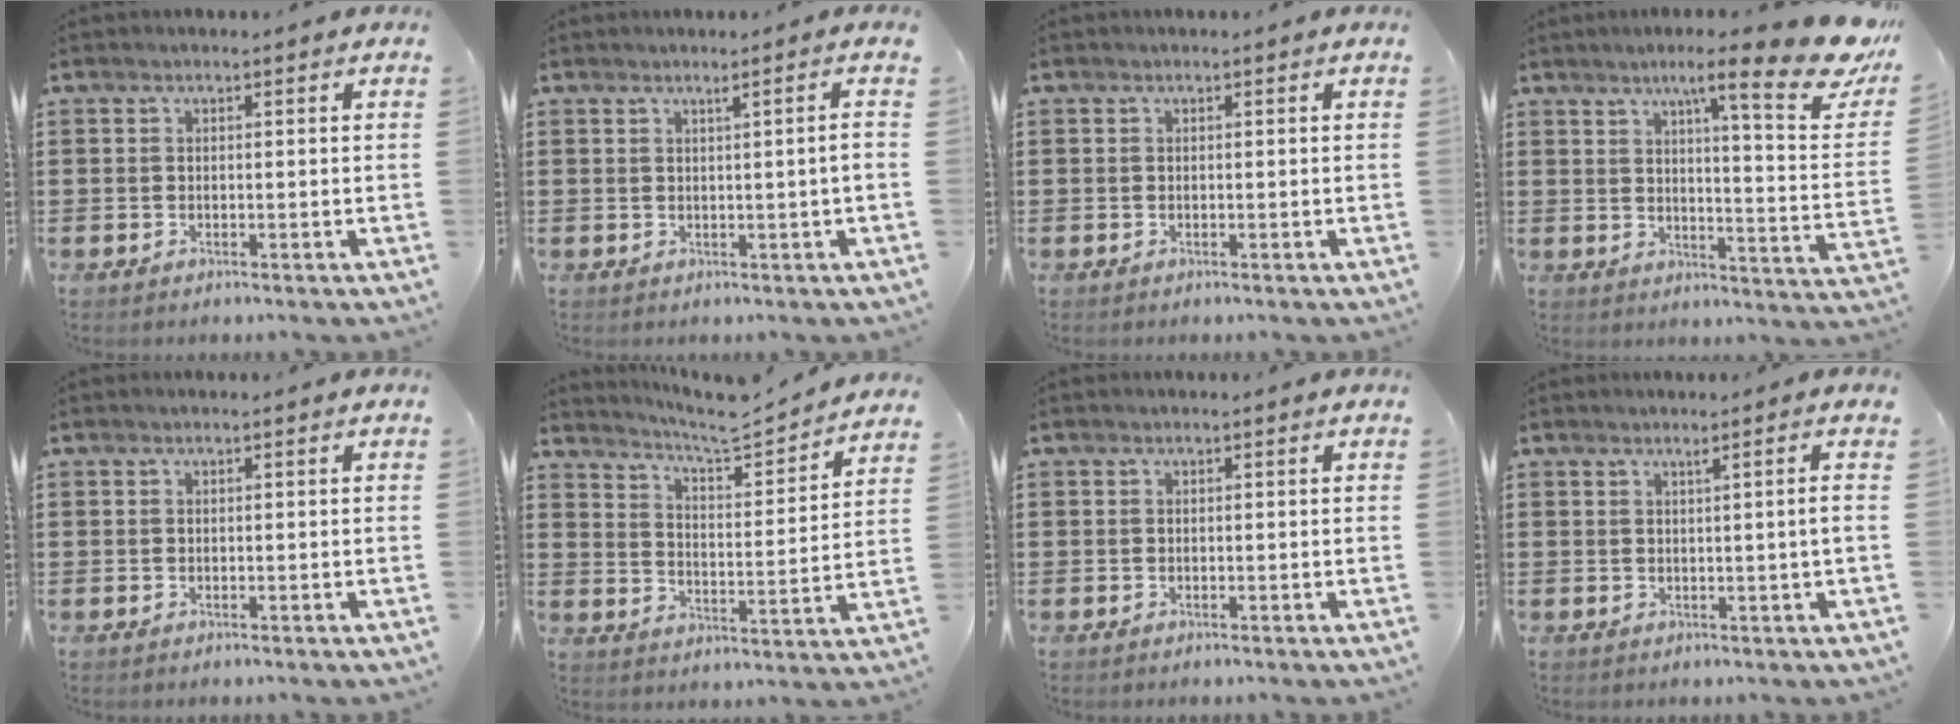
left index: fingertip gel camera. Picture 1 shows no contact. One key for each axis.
{"total": 2.1, "fx": 0.4, "fy": -0.8, "fz": 1.9, "tx": -0.031, "ty": -0.010, "tz": 0.004}
{"total": 0.0}
{"total": 12.5, "fx": 8.5, "fy": 1.1, "fz": 9.1, "tx": -0.142, "ty": -0.045, "tz": 0.127}
{"total": 0.0}
{"total": 5.9, "fx": 5.6, "fy": -0.1, "fz": 1.8, "tx": -0.052, "ty": -0.048, "tz": 0.089}
{"total": 0.0}
{"total": 2.3, "fx": 0.5, "fy": -0.9, "fz": 2.0, "tx": -0.034, "ty": -0.011, "tz": 0.006}